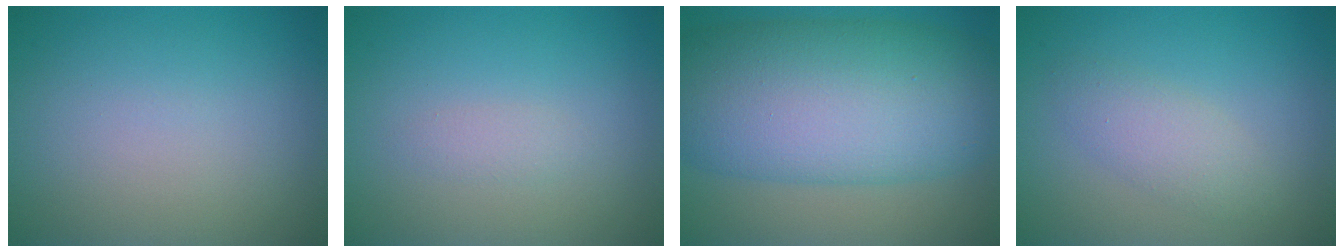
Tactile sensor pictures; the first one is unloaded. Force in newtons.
{"total": 0.9, "press": 0.9, "slide": 0.0}
{"total": 13.4, "press": 13.4, "slide": 0.0}
{"total": 2.4, "press": 2.4, "slide": 0.1}